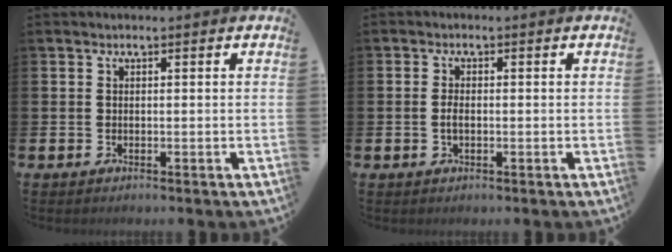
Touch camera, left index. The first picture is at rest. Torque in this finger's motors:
{"motor_torque": [0.52, 0.33, 0.02, 0.02]}